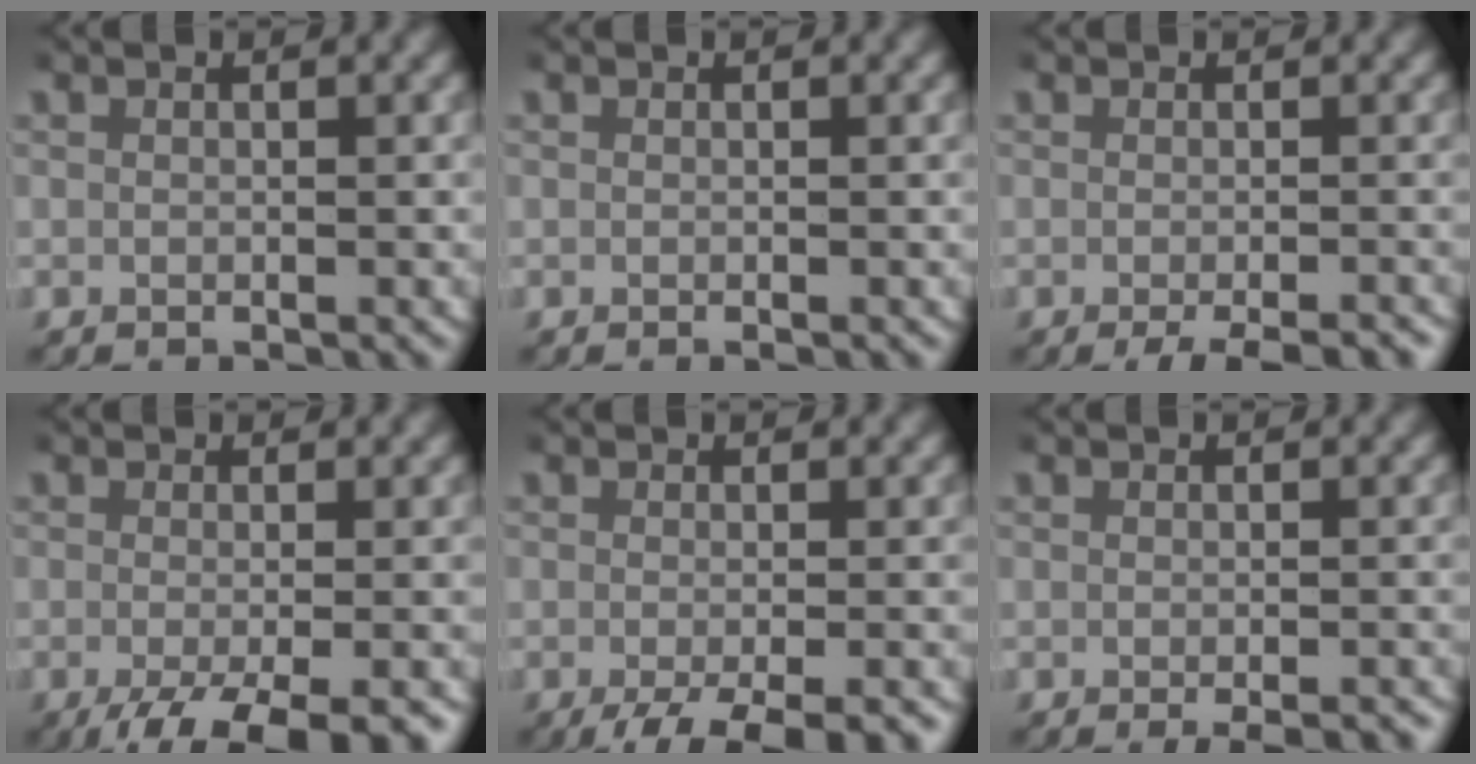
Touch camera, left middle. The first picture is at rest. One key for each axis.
{"total": 0.0}
{"total": 4.1, "fx": -3.1, "fy": 0.9, "fz": 2.4, "tx": -0.023, "ty": -0.005, "tz": -0.042}
{"total": 6.7, "fx": -4.4, "fy": 2.1, "fz": 4.6, "tx": -0.070, "ty": -0.028, "tz": -0.050}
{"total": 6.2, "fx": -4.5, "fy": 1.7, "fz": 3.9, "tx": -0.053, "ty": -0.022, "tz": -0.054}
{"total": 2.7, "fx": -2.0, "fy": 0.5, "fz": 1.8, "tx": -0.013, "ty": -0.002, "tz": -0.026}